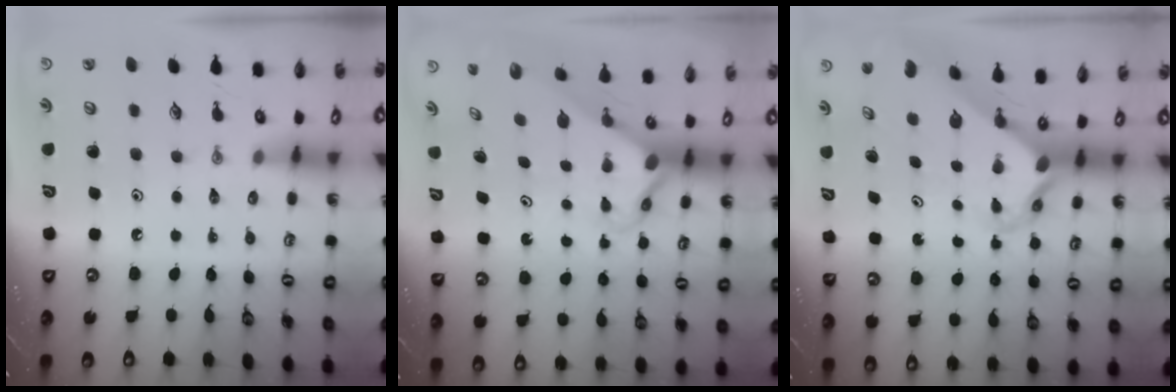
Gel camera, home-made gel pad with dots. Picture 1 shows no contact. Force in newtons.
{"total": 3.0, "press": 3.0, "slide": 0.2}
{"total": 2.7, "press": 2.7, "slide": 0.2}